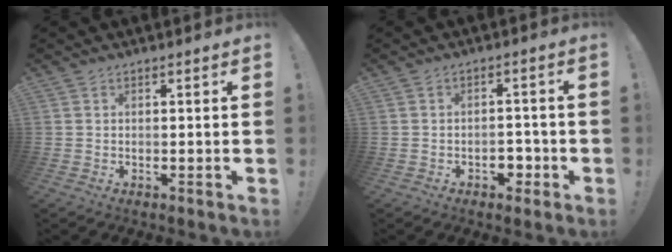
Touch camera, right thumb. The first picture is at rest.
{"total": 4.5, "force": [-2.0, 3.4, 2.2], "torque": [-0.024, 0.008, -0.035]}